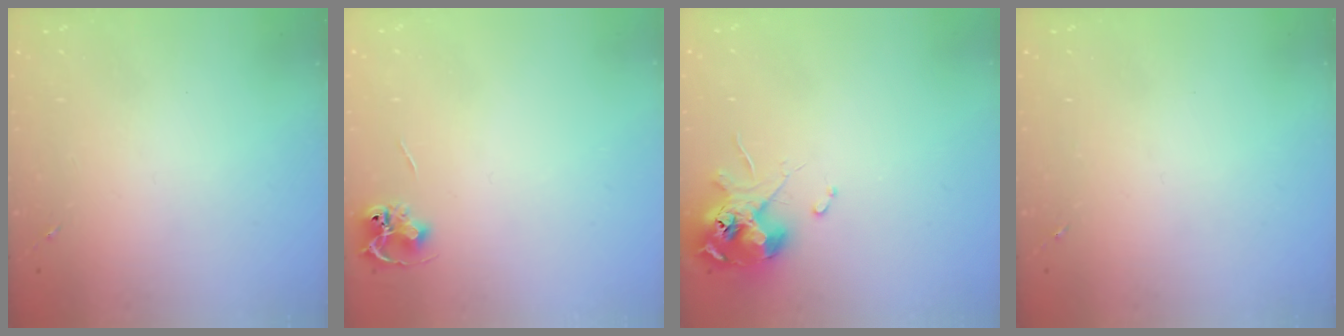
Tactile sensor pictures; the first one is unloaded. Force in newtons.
{"total": 6.5, "press": 6.5, "slide": 0.5}
{"total": 11.6, "press": 11.5, "slide": 1.5}
{"total": 0.0}